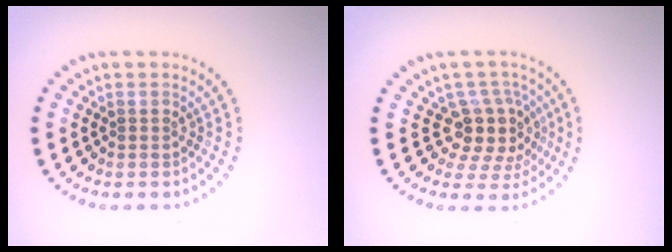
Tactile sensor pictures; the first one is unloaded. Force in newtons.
{"total": 4.1, "press": 3.1, "slide": 2.6}